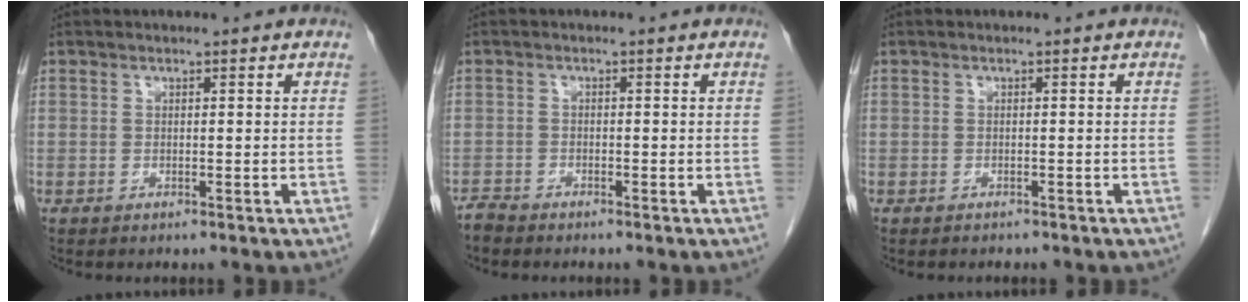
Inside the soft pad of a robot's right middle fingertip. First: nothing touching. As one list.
[{"total": 1.4, "force": [-1.4, 0.1, 0.0], "torque": [0.000, -0.004, -0.026]}, {"total": 2.4, "force": [-2.0, 0.9, 0.8], "torque": [-0.020, -0.003, -0.019]}]